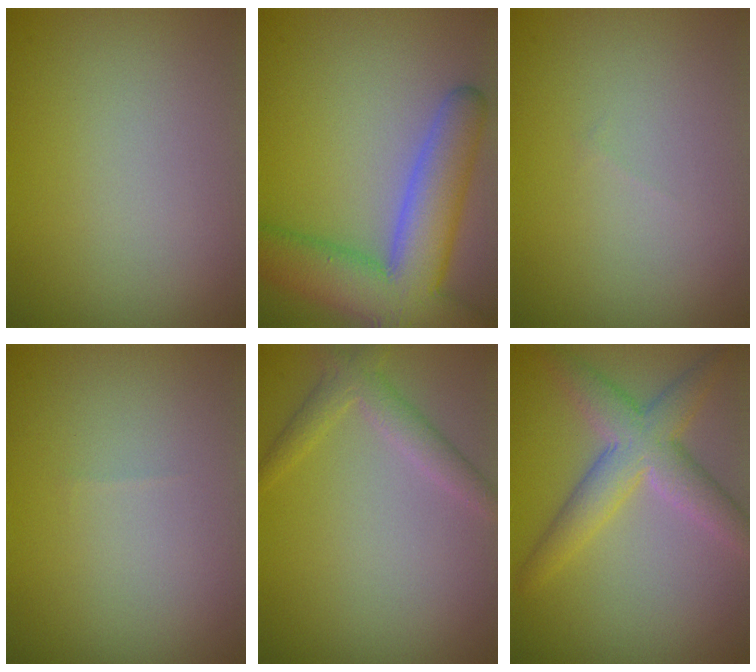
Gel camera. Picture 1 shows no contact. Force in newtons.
{"total": 9.5, "press": 9.5, "slide": 0.6}
{"total": 0.0}
{"total": 0.0}
{"total": 2.2, "press": 2.2, "slide": 0.1}
{"total": 5.0, "press": 5.0, "slide": 0.2}